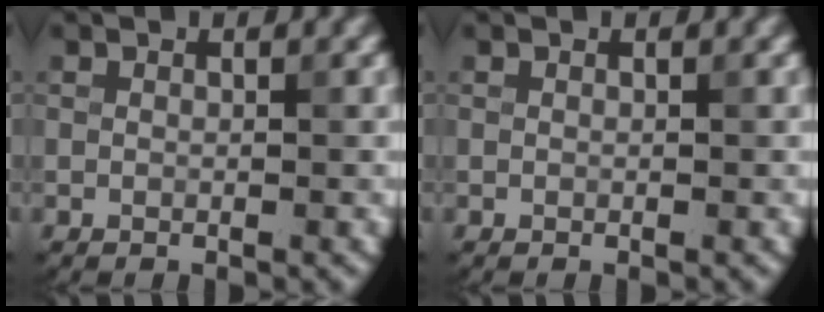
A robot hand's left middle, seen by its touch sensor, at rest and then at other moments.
{"total": 0.0}